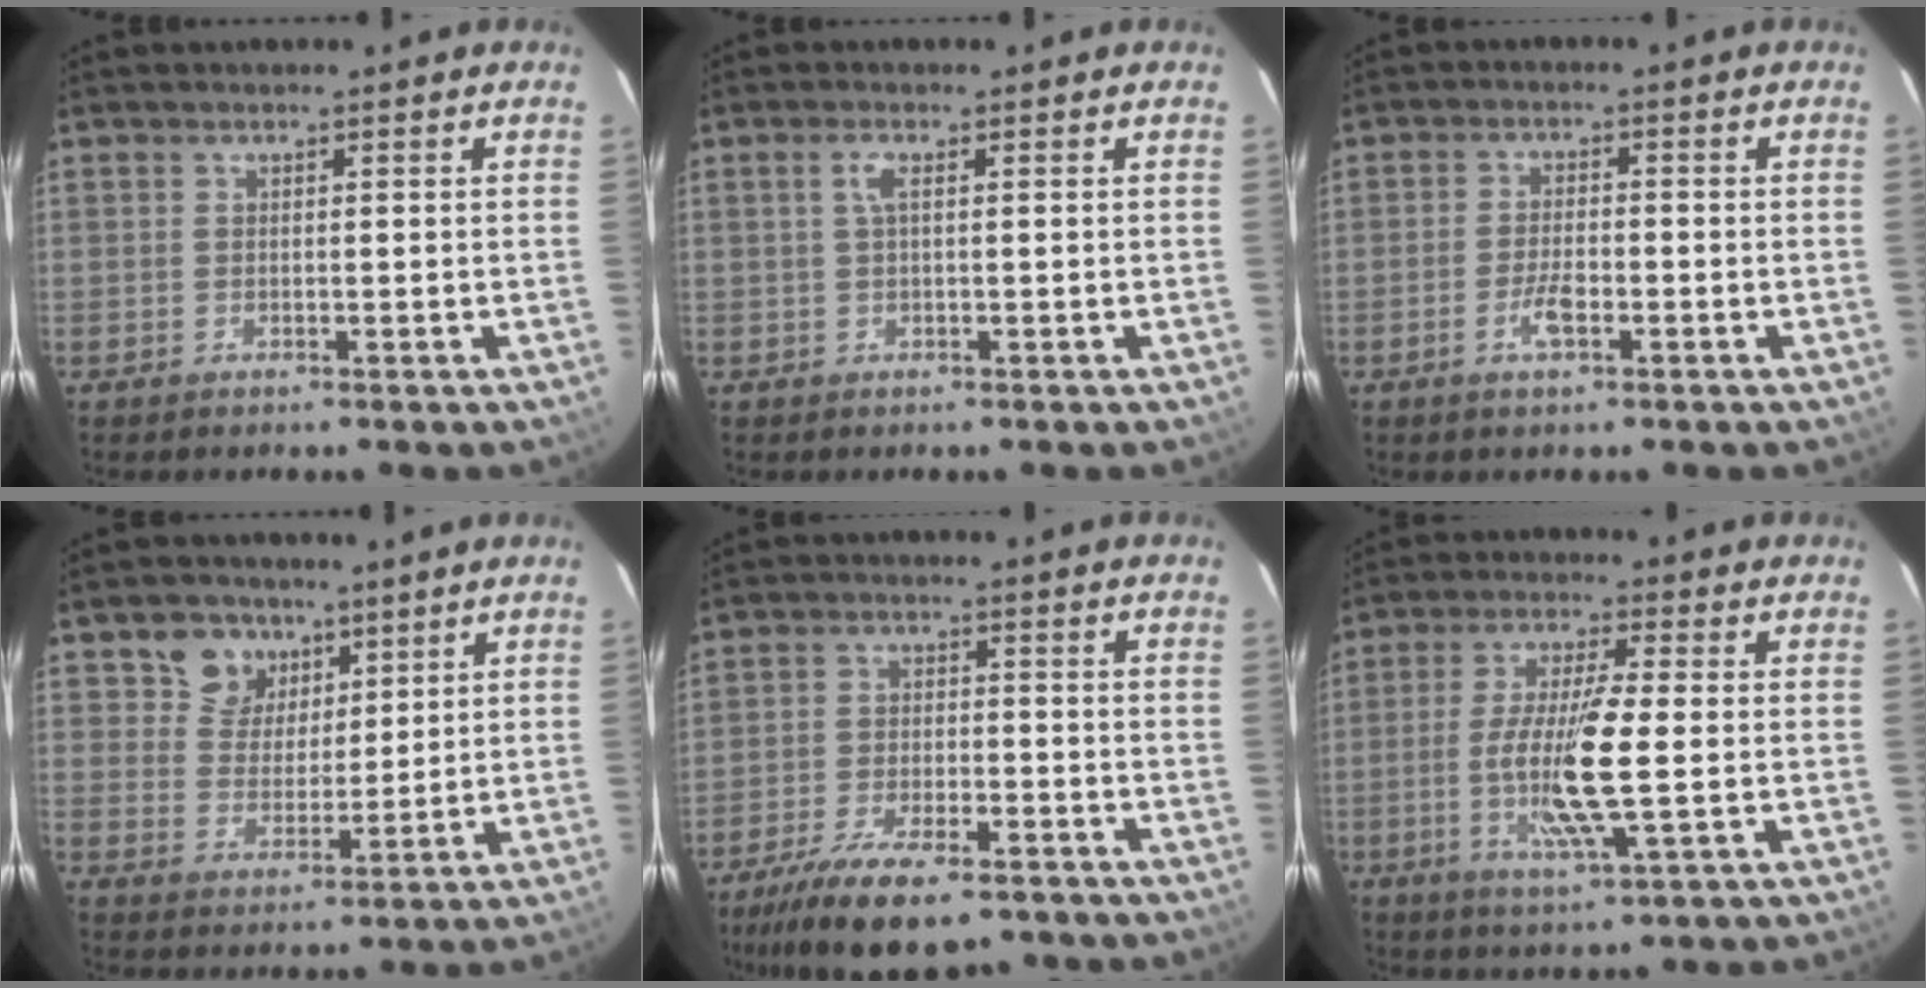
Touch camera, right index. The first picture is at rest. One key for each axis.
{"total": 1.8, "fx": 0.3, "fy": 0.2, "fz": 1.7, "tx": -0.035, "ty": 0.005, "tz": 0.004}
{"total": 4.1, "fx": -1.9, "fy": 1.5, "fz": 3.4, "tx": -0.071, "ty": 0.000, "tz": -0.036}
{"total": 7.1, "fx": 4.2, "fy": 5.6, "fz": 1.5, "tx": -0.028, "ty": 0.014, "tz": 0.080}
{"total": 15.0, "fx": -11.3, "fy": 5.0, "fz": 8.5, "tx": -0.183, "ty": -0.030, "tz": -0.188}
{"total": 12.3, "fx": -2.0, "fy": 1.4, "fz": 12.0, "tx": -0.232, "ty": -0.012, "tz": -0.038}